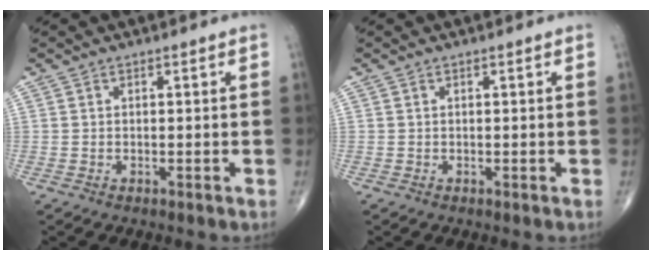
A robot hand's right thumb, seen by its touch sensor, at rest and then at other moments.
{"total": 0.0}